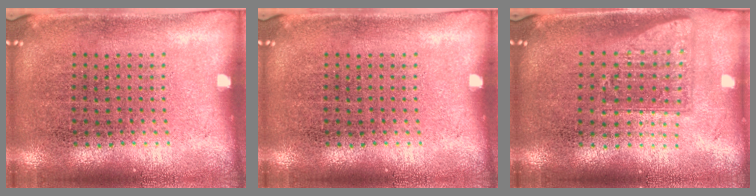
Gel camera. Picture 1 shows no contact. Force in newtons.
{"total": 0.0}
{"total": 1.6, "press": 1.2, "slide": 1.0}